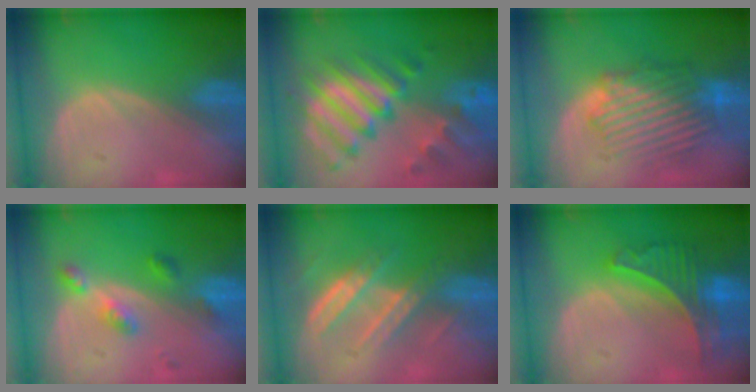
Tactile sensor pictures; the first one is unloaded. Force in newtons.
{"total": 11.4, "press": 9.8, "slide": 5.9}
{"total": 9.1, "press": 8.6, "slide": 2.8}
{"total": 4.8, "press": 4.3, "slide": 2.0}
{"total": 6.8, "press": 6.4, "slide": 2.3}
{"total": 7.8, "press": 6.8, "slide": 3.8}